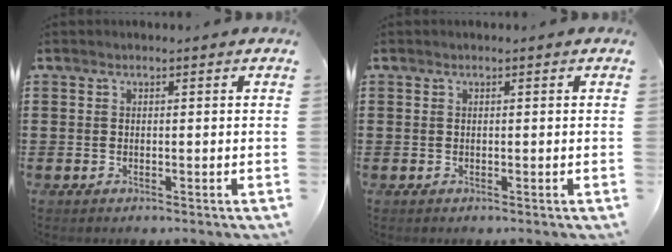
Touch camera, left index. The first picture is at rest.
{"total": 0.0}